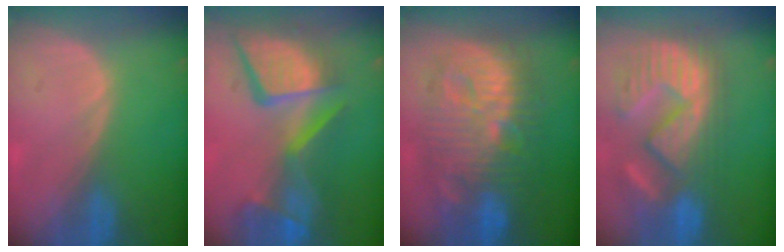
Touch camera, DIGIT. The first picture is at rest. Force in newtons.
{"total": 14.0, "press": 11.3, "slide": 8.2}
{"total": 13.5, "press": 13.4, "slide": 1.4}
{"total": 12.7, "press": 11.9, "slide": 4.5}